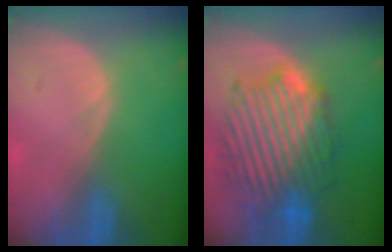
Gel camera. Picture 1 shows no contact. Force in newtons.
{"total": 12.7, "press": 12.6, "slide": 1.1}